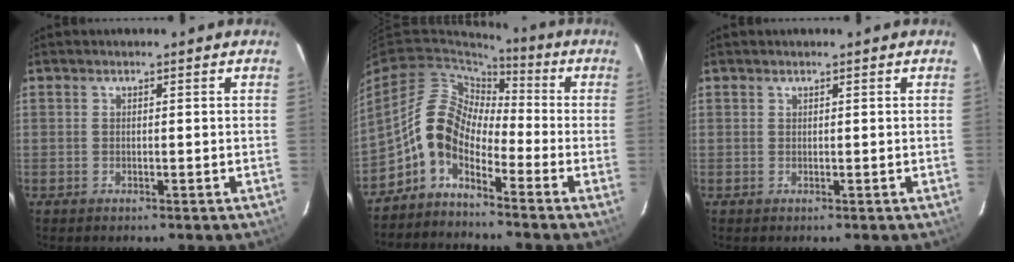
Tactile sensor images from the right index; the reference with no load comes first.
{"total": 8.5, "force": [-4.2, 4.9, 5.4], "torque": [-0.103, 0.017, -0.101]}
{"total": 0.0}